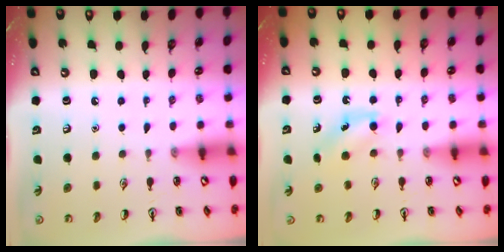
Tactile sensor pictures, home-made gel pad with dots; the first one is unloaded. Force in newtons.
{"total": 4.4, "press": 4.2, "slide": 1.4}